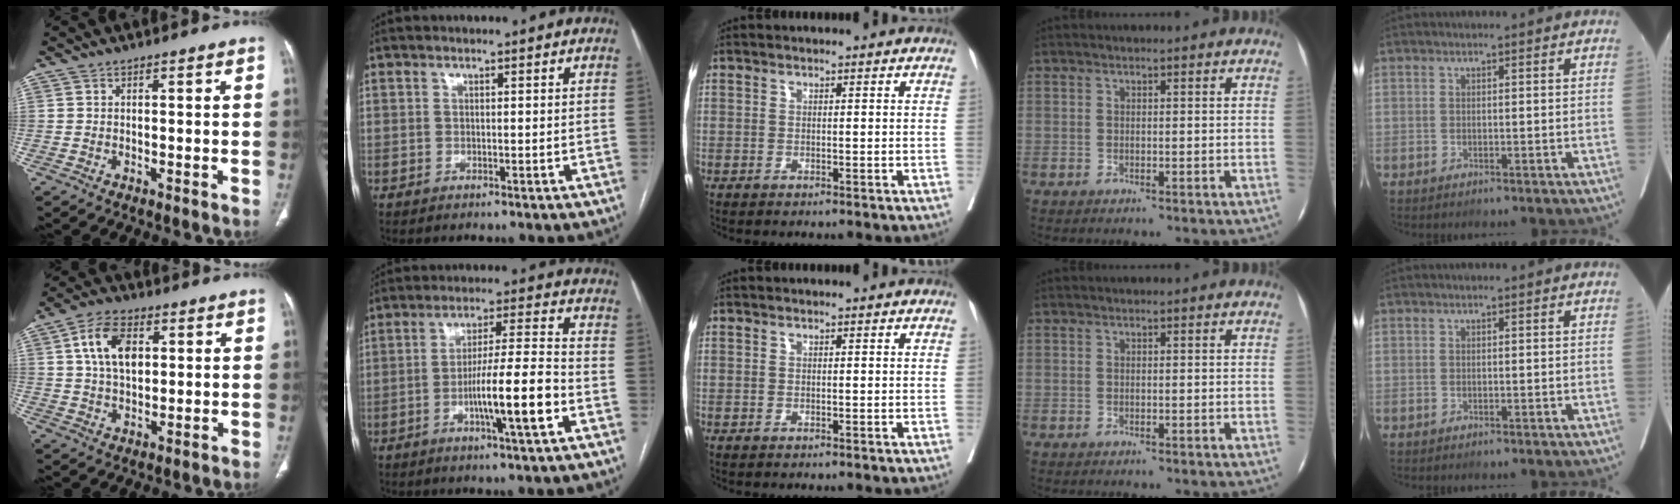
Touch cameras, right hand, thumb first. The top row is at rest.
{"thumb": {"total": 9.8, "force": [2.6, 6.0, 7.3], "torque": [-0.121, 0.001, 0.045]}, "index": {"total": 10.3, "force": [-3.7, -0.2, 9.6], "torque": [-0.164, 0.000, -0.063]}}